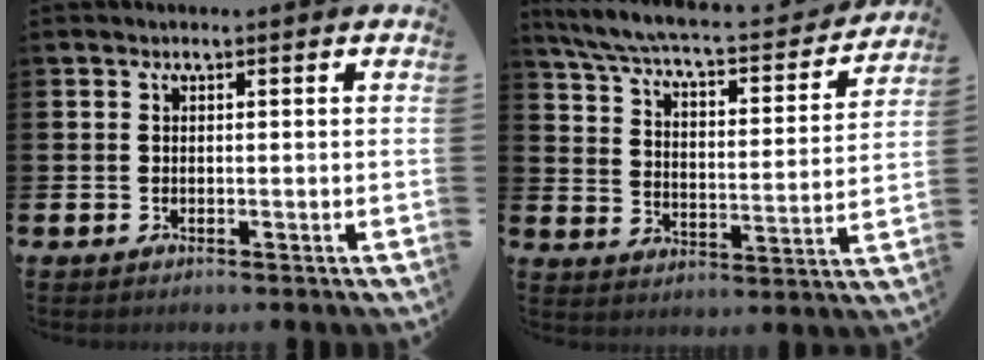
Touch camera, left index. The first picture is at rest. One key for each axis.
{"total": 6.5, "fx": 5.9, "fy": 1.1, "fz": 2.5, "tx": -0.077, "ty": -0.045, "tz": 0.094}